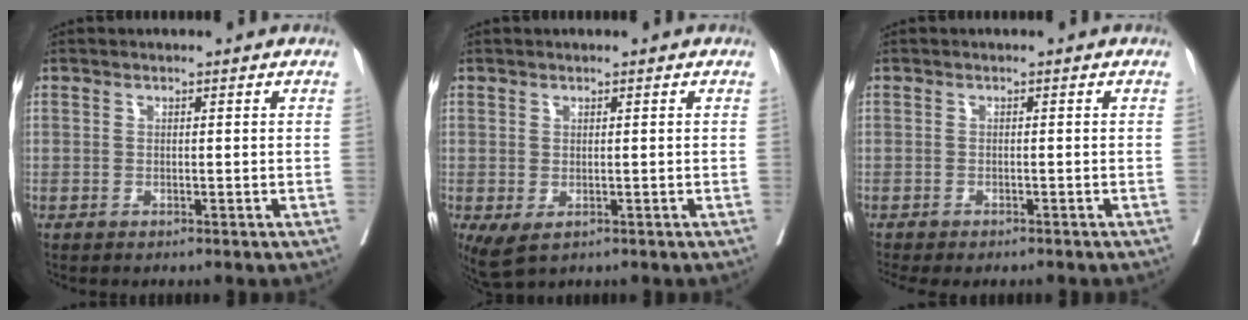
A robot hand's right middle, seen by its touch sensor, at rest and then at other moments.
{"total": 3.2, "force": [-1.0, 1.7, 2.5], "torque": [-0.048, -0.014, -0.005]}
{"total": 5.1, "force": [-4.5, 1.2, 2.1], "torque": [-0.025, -0.001, -0.063]}